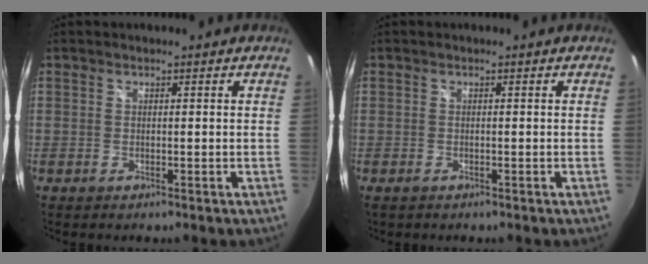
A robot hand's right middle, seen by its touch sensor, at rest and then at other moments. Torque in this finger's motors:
{"motor_torque": [-0.52, -0.35, -0.08, -0.02]}